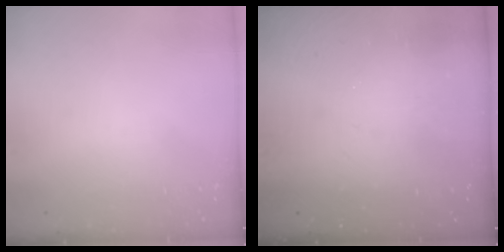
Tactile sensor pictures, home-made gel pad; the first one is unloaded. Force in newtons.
{"total": 0.0}